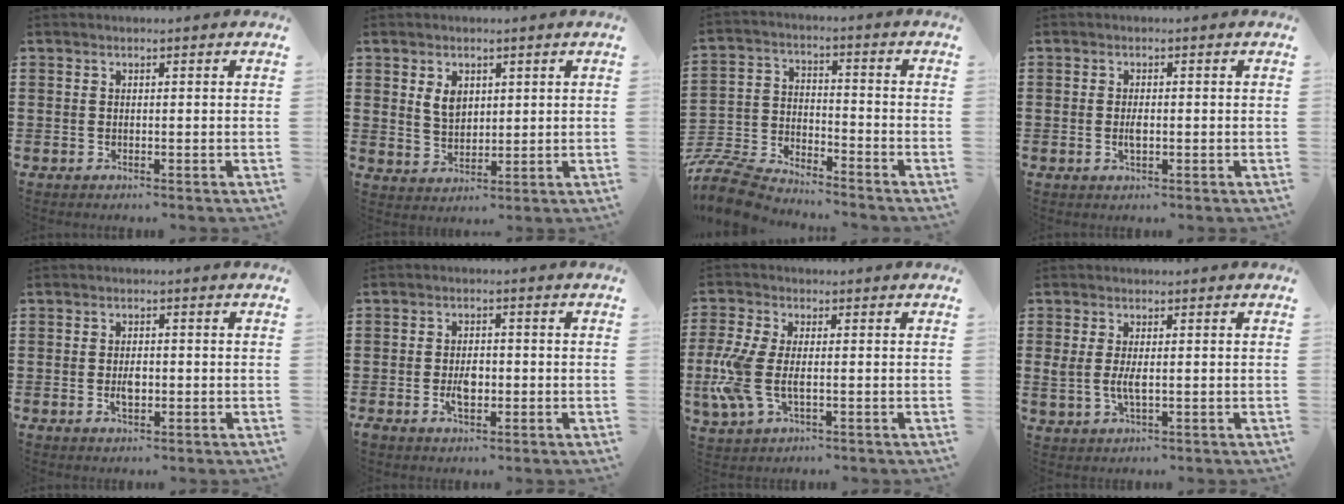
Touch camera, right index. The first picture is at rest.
{"total": 3.8, "force": [1.5, 2.5, 2.5], "torque": [-0.057, 0.009, 0.027]}
{"total": 8.2, "force": [-8.0, 1.1, 1.4], "torque": [-0.052, 0.003, -0.167]}
{"total": 2.0, "force": [-0.3, 0.8, 1.8], "torque": [-0.035, -0.001, -0.005]}
{"total": 2.6, "force": [-0.4, 1.2, 2.3], "torque": [-0.043, 0.002, -0.008]}
{"total": 3.5, "force": [-0.9, 1.9, 2.8], "torque": [-0.052, 0.003, -0.015]}
{"total": 7.5, "force": [-1.0, 3.7, 6.4], "torque": [-0.168, -0.012, -0.026]}
{"total": 3.2, "force": [0.1, 1.3, 2.9], "torque": [-0.070, -0.002, -0.002]}